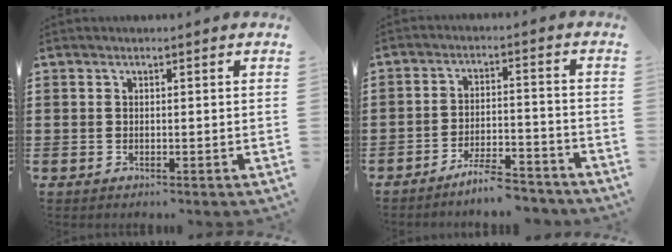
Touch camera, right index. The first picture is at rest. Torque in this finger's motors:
{"motor_torque": [0.44, 0.78, -0.19, -0.21]}